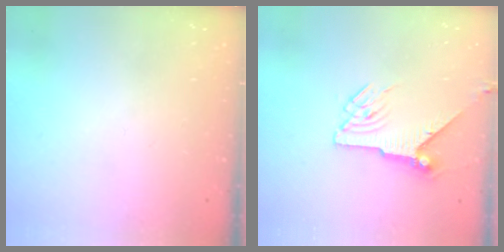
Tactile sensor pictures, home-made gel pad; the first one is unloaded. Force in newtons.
{"total": 7.7, "press": 7.7, "slide": 0.2}